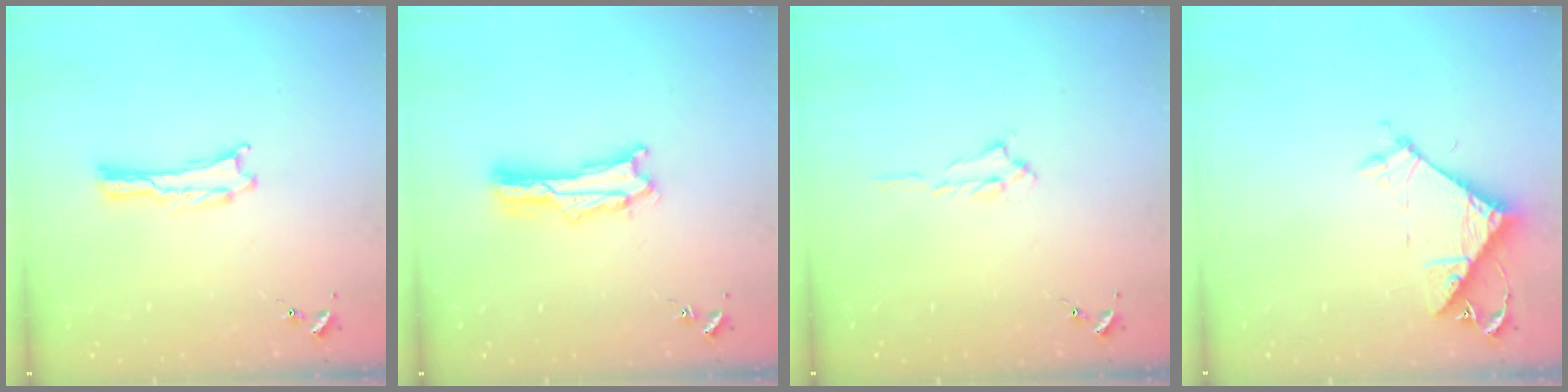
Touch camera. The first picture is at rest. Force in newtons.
{"total": 2.1, "press": 2.1, "slide": 0.3}
{"total": 0.7, "press": 0.6, "slide": 0.2}
{"total": 8.7, "press": 8.7, "slide": 0.4}